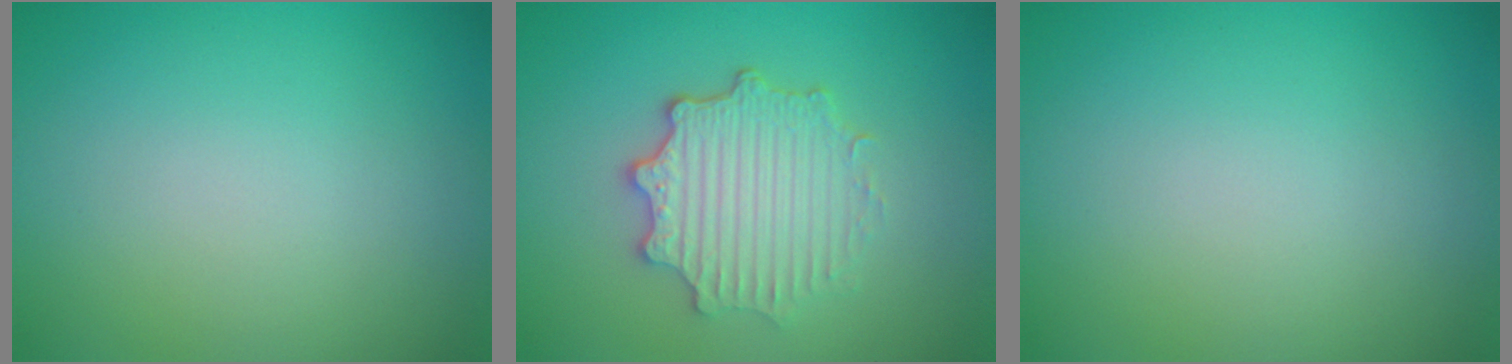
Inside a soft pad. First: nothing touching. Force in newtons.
{"total": 4.4, "press": 3.6, "slide": 2.6}
{"total": 0.0}